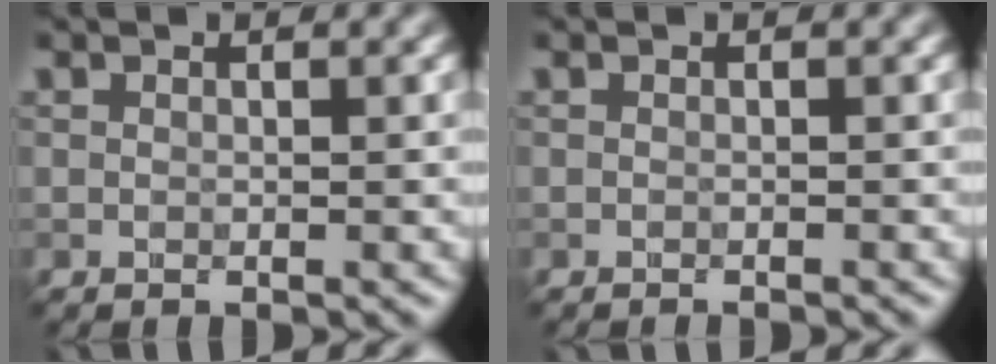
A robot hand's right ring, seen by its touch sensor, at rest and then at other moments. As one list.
[{"total": 0.8, "force": [-0.7, 0.2, 0.3], "torque": [0.007, 0.001, -0.011]}]